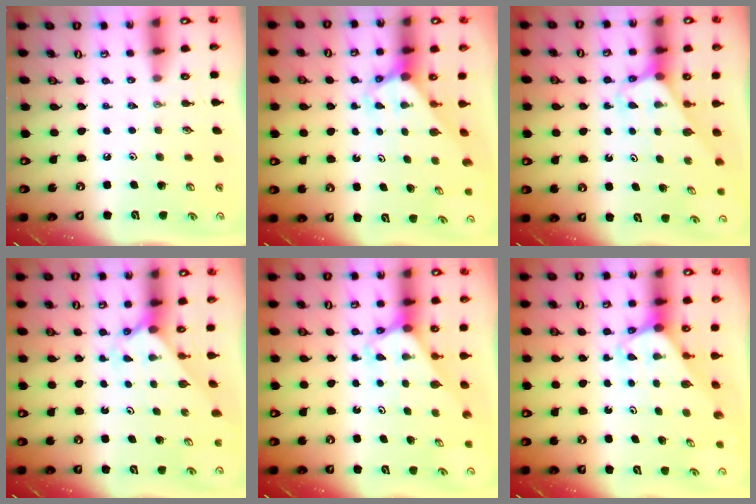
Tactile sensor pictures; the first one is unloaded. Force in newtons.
{"total": 3.2, "press": 3.2, "slide": 0.2}
{"total": 3.0, "press": 3.0, "slide": 0.2}
{"total": 2.0, "press": 2.0, "slide": 0.2}
{"total": 2.5, "press": 2.5, "slide": 0.2}
{"total": 2.2, "press": 2.2, "slide": 0.1}